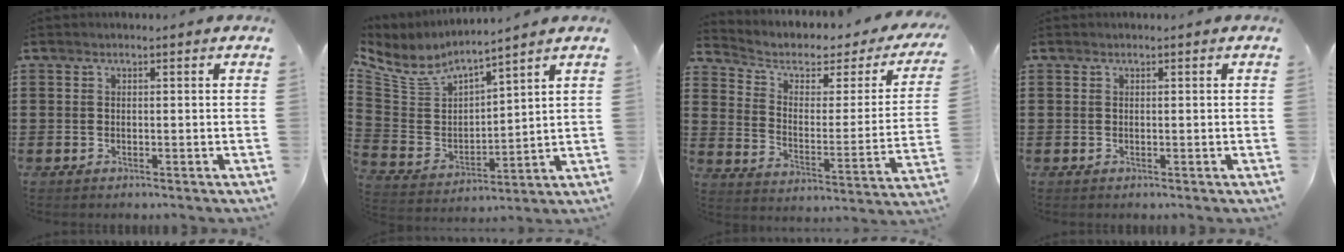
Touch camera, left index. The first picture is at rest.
{"total": 5.9, "force": [5.1, 2.3, 2.0], "torque": [-0.072, -0.030, 0.084]}
{"total": 3.8, "force": [2.2, 2.2, 2.4], "torque": [-0.061, -0.012, 0.030]}
{"total": 0.0}